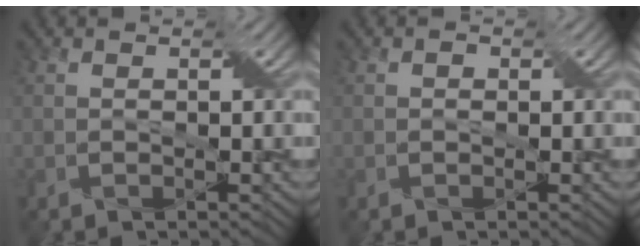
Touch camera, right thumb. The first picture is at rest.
{"total": 0.6, "force": [0.0, 0.6, 0.3], "torque": [-0.002, -0.001, -0.002]}